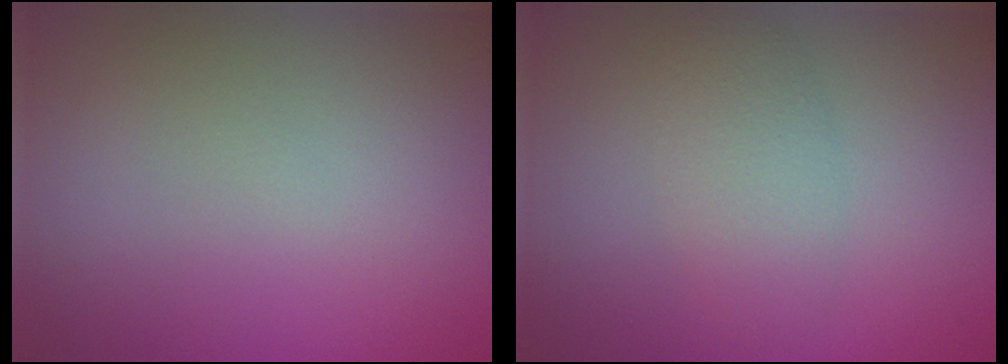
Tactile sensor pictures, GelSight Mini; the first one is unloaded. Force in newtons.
{"total": 3.0, "press": 3.0, "slide": 0.2}